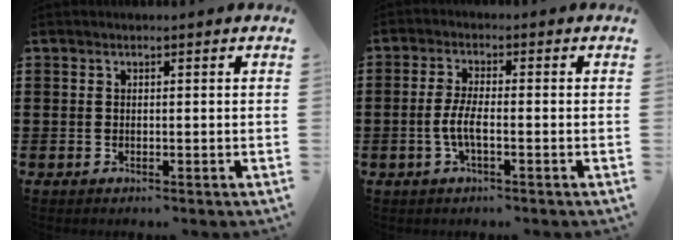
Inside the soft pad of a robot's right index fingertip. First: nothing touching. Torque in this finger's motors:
{"motor_torque": [2.14, 0.00, 0.52, 0.15]}